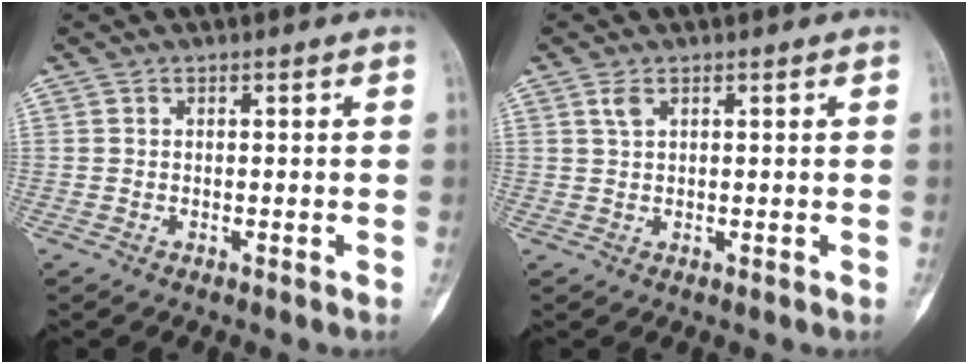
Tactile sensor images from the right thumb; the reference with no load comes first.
{"total": 1.7, "force": [0.9, 0.7, 1.2], "torque": [-0.029, 0.005, 0.022]}